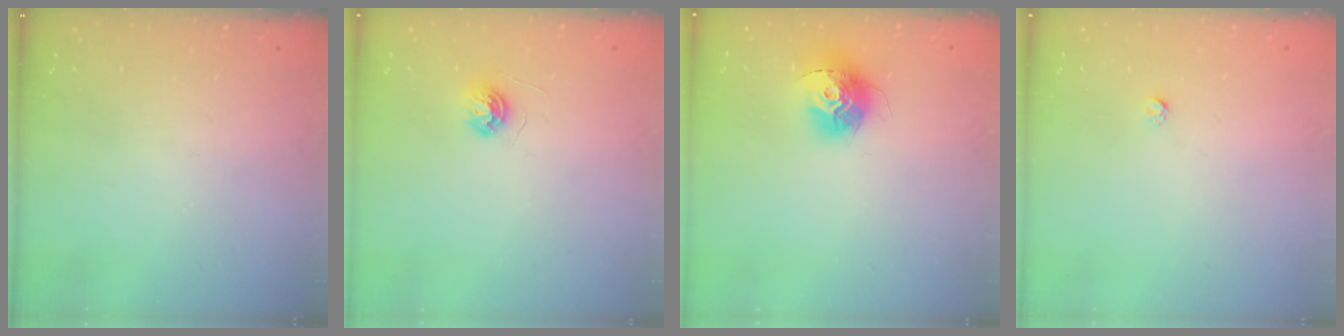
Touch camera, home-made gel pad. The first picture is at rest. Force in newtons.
{"total": 5.2, "press": 5.2, "slide": 0.5}
{"total": 13.4, "press": 13.3, "slide": 1.2}
{"total": 1.6, "press": 1.5, "slide": 0.1}